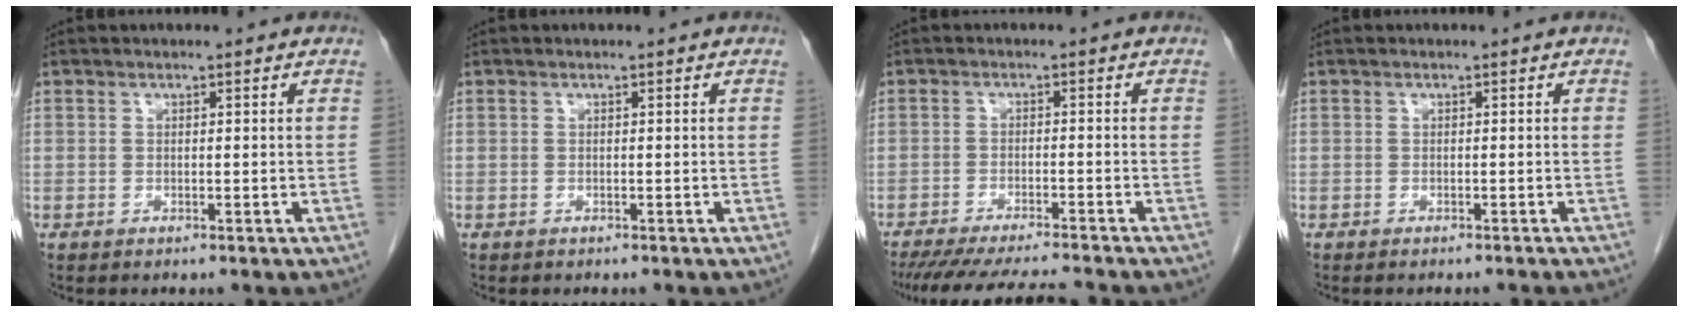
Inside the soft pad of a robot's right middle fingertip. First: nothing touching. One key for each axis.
{"total": 0.0}
{"total": 12.0, "fx": -10.9, "fy": 0.5, "fz": 4.9, "tx": -0.070, "ty": -0.023, "tz": -0.159}
{"total": 2.9, "fx": -2.6, "fy": -0.1, "fz": 1.2, "tx": -0.017, "ty": -0.001, "tz": -0.032}